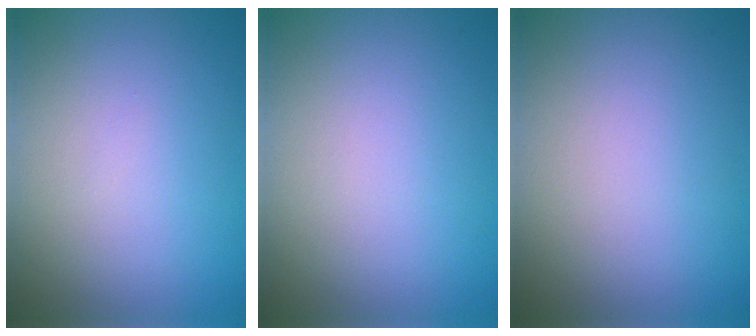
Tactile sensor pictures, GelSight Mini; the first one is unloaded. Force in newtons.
{"total": 0.0}
{"total": 0.0}